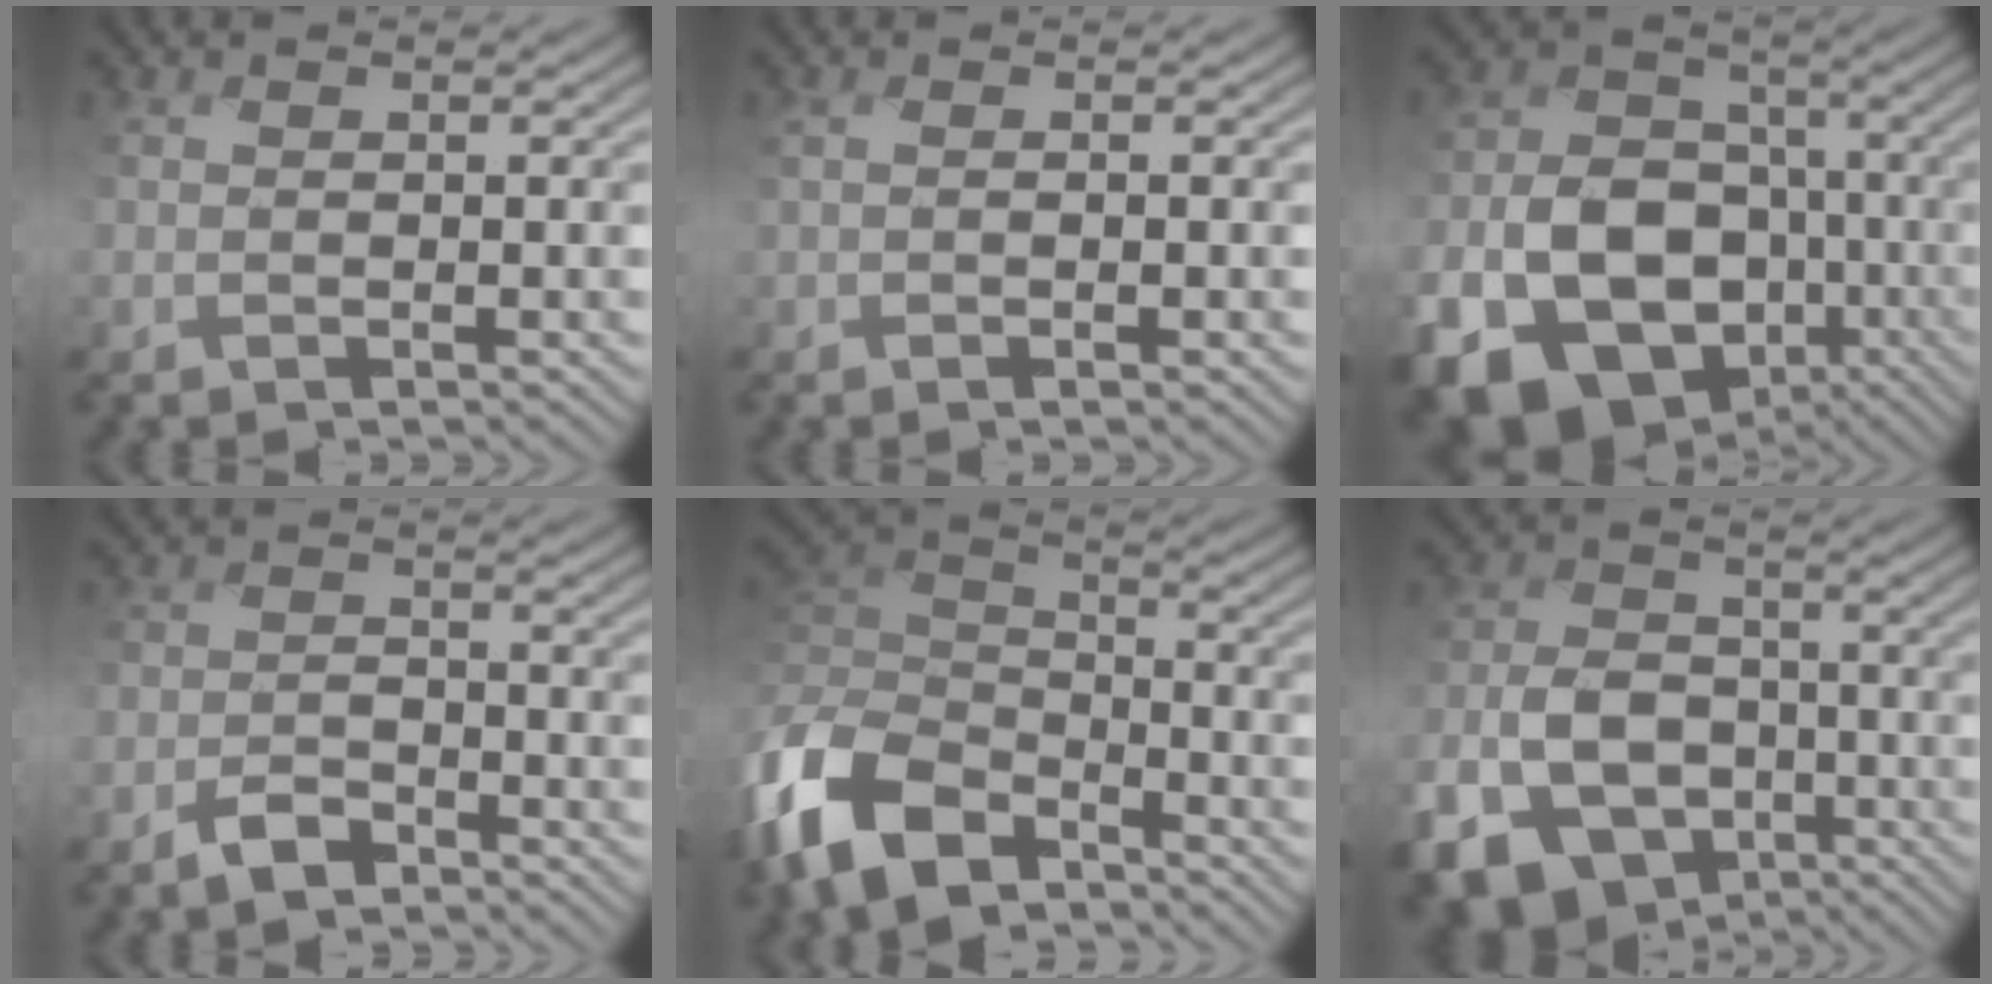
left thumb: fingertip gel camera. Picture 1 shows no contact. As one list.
[{"total": 1.7, "force": [-0.1, 0.3, 1.7], "torque": [-0.035, 0.000, -0.002]}, {"total": 19.4, "force": [-7.8, 15.5, 8.8], "torque": [-0.199, -0.059, -0.149]}, {"total": 3.6, "force": [-2.8, 1.7, 1.5], "torque": [-0.029, 0.001, -0.064]}, {"total": 12.9, "force": [-8.0, 7.0, 7.3], "torque": [-0.191, -0.018, -0.168]}, {"total": 14.4, "force": [-7.7, 10.1, 6.9], "torque": [-0.171, -0.046, -0.141]}]